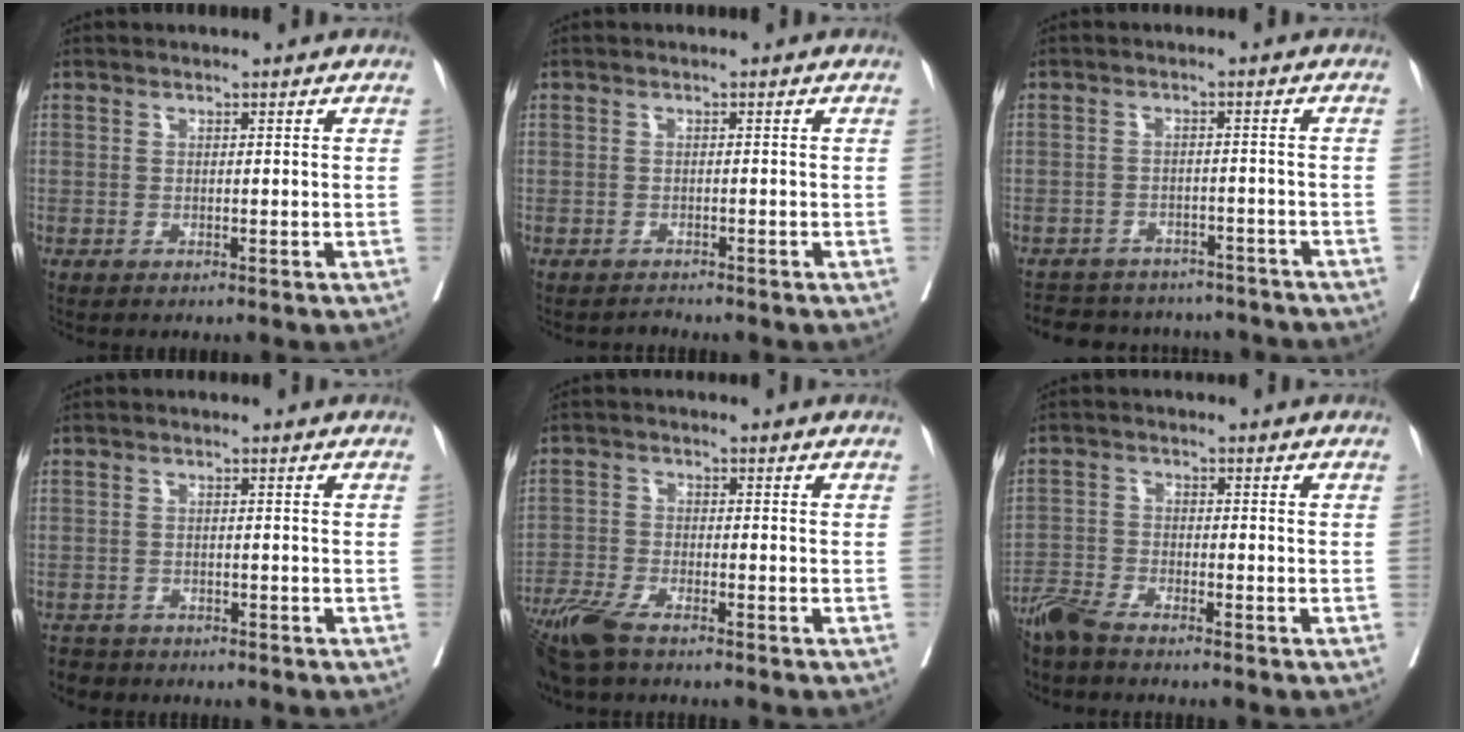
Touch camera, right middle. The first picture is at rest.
{"total": 0.9, "force": [-0.8, 0.1, -0.4], "torque": [0.006, -0.005, -0.015]}
{"total": 13.7, "force": [-12.3, 5.1, 3.1], "torque": [-0.059, 0.017, -0.148]}
{"total": 3.4, "force": [-3.1, 1.4, -0.3], "torque": [0.003, -0.002, -0.053]}
{"total": 7.5, "force": [-5.9, 1.5, 4.4], "torque": [-0.089, -0.019, -0.113]}
{"total": 4.9, "force": [-4.4, 0.4, 2.1], "torque": [-0.039, -0.015, -0.090]}